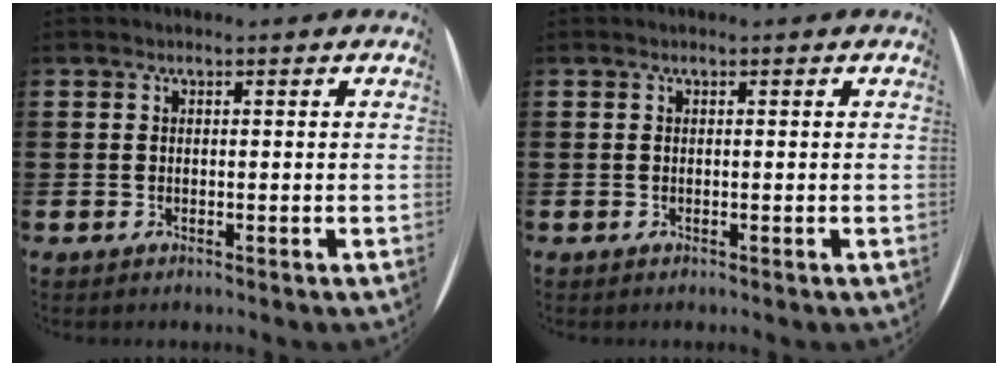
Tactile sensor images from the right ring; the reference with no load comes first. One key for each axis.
{"total": 0.0}